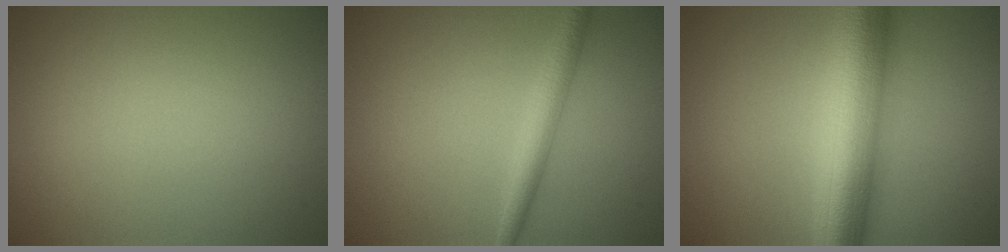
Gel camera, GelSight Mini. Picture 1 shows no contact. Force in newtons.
{"total": 2.6, "press": 2.6, "slide": 0.1}
{"total": 9.4, "press": 9.4, "slide": 0.2}